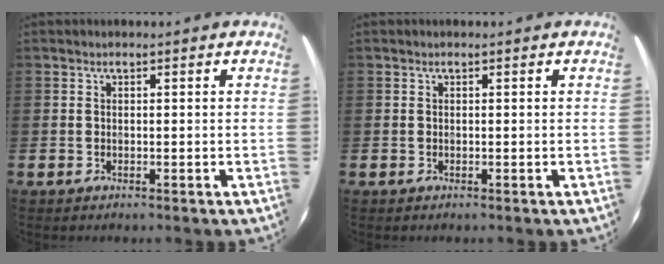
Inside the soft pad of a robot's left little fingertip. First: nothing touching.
{"total": 0.0}